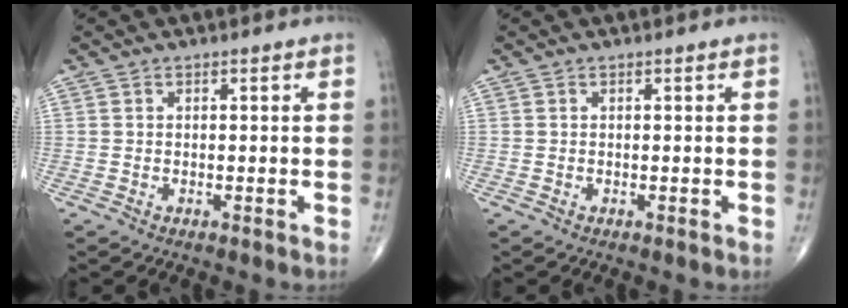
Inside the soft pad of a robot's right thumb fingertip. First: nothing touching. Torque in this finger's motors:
{"motor_torque": [-0.01, 0.00, 0.00, 0.00, 0.00]}